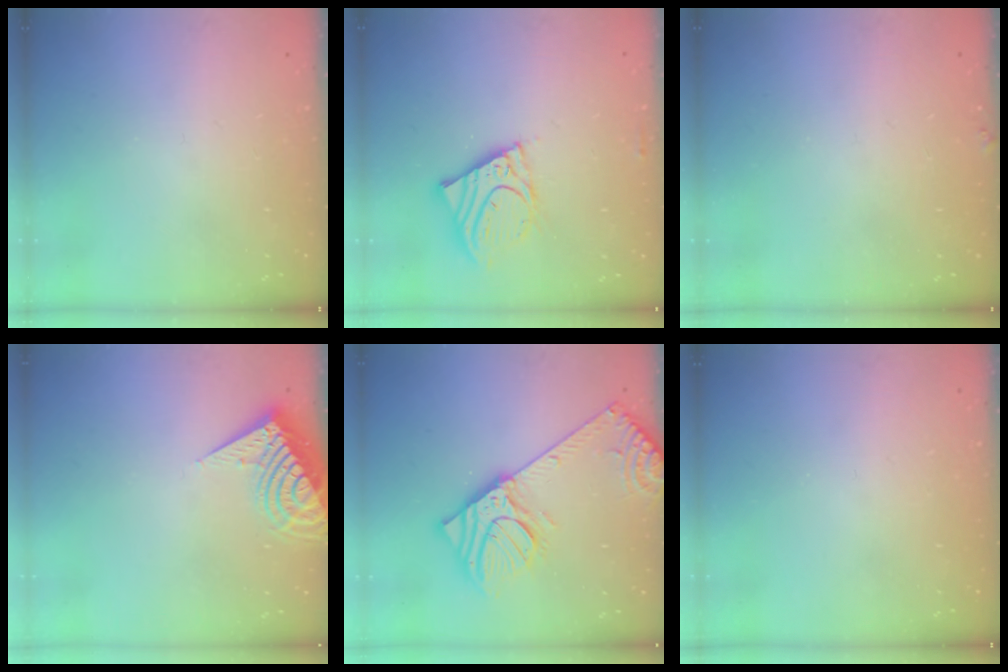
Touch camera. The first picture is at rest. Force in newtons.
{"total": 10.6, "press": 10.5, "slide": 1.6}
{"total": 3.5, "press": 3.5, "slide": 0.3}
{"total": 11.4, "press": 11.3, "slide": 1.5}
{"total": 23.6, "press": 23.1, "slide": 4.7}
{"total": 0.0}